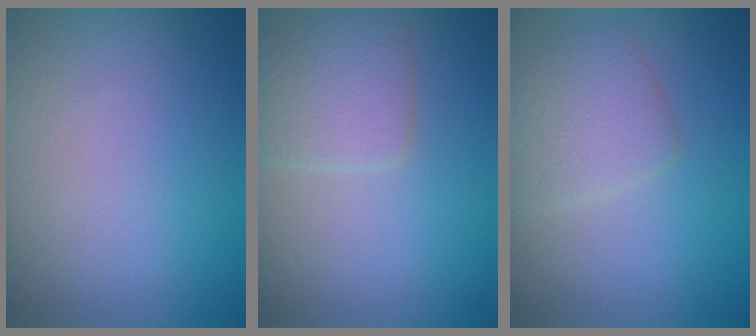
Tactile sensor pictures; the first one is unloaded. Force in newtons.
{"total": 3.1, "press": 3.1, "slide": 0.1}
{"total": 3.0, "press": 3.0, "slide": 0.1}